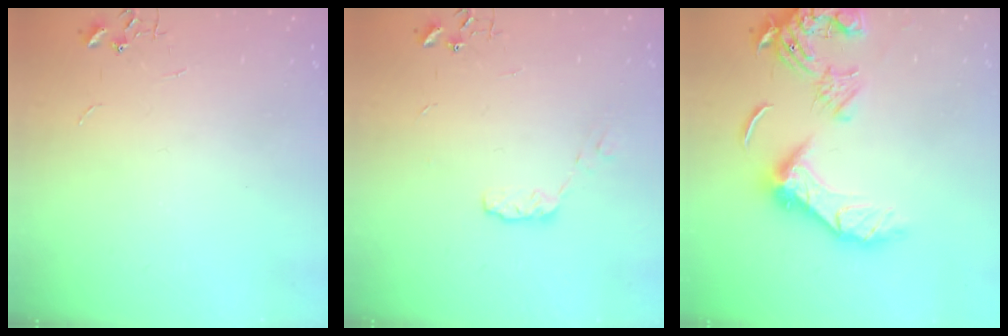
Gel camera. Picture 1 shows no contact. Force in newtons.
{"total": 5.6, "press": 5.5, "slide": 0.8}
{"total": 17.4, "press": 17.3, "slide": 2.0}